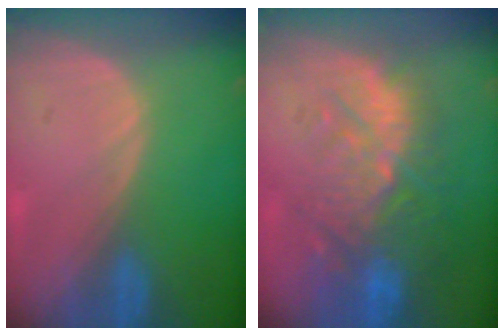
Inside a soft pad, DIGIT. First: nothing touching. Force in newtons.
{"total": 11.1, "press": 9.9, "slide": 5.0}